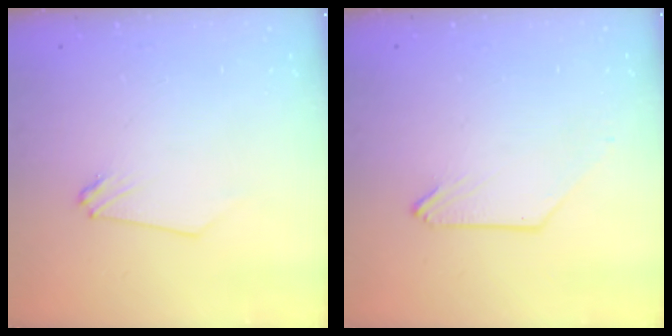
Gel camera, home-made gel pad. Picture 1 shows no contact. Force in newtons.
{"total": 0.0}